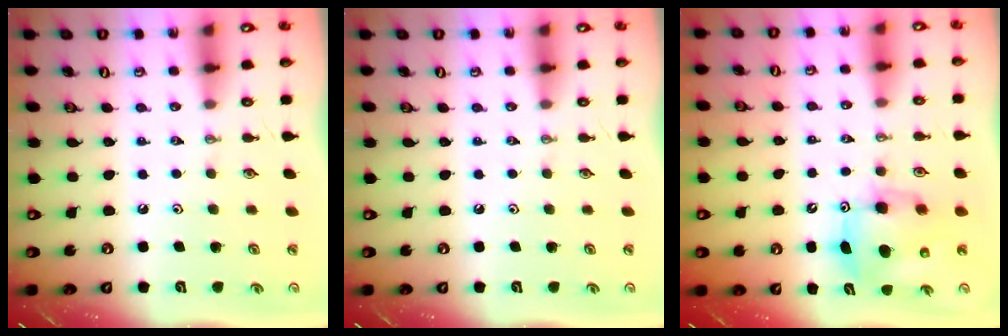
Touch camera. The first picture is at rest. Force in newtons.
{"total": 0.0}
{"total": 7.9, "press": 7.9, "slide": 0.6}